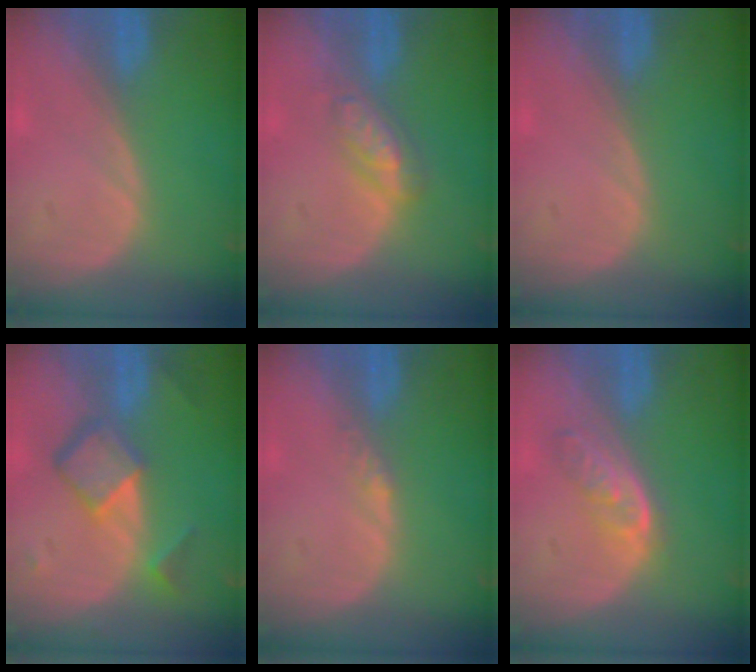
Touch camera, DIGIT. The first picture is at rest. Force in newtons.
{"total": 4.6, "press": 4.3, "slide": 1.5}
{"total": 0.0}
{"total": 6.9, "press": 5.9, "slide": 3.5}
{"total": 1.4, "press": 1.1, "slide": 0.8}
{"total": 4.9, "press": 4.3, "slide": 2.2}